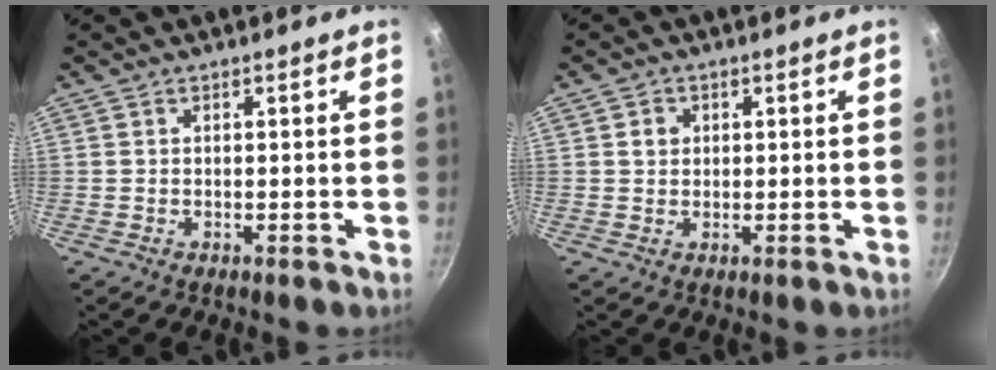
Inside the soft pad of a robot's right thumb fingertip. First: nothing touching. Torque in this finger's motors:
{"motor_torque": [0.21, 0.50, 0.45, 0.19, -0.05]}